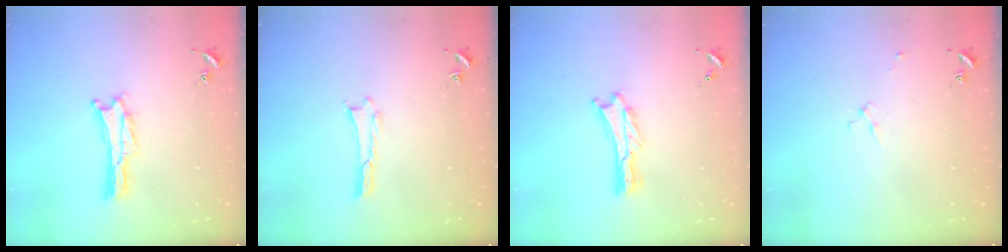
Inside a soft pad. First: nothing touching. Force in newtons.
{"total": 0.0}
{"total": 0.0}
{"total": 2.0, "press": 1.9, "slide": 0.2}